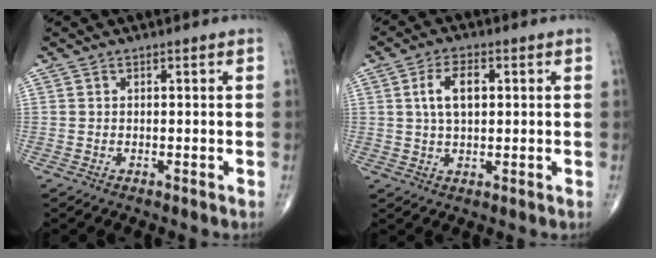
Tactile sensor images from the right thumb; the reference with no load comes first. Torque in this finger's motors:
{"motor_torque": [0.39, 1.55, 0.26, 0.01, 0.05]}